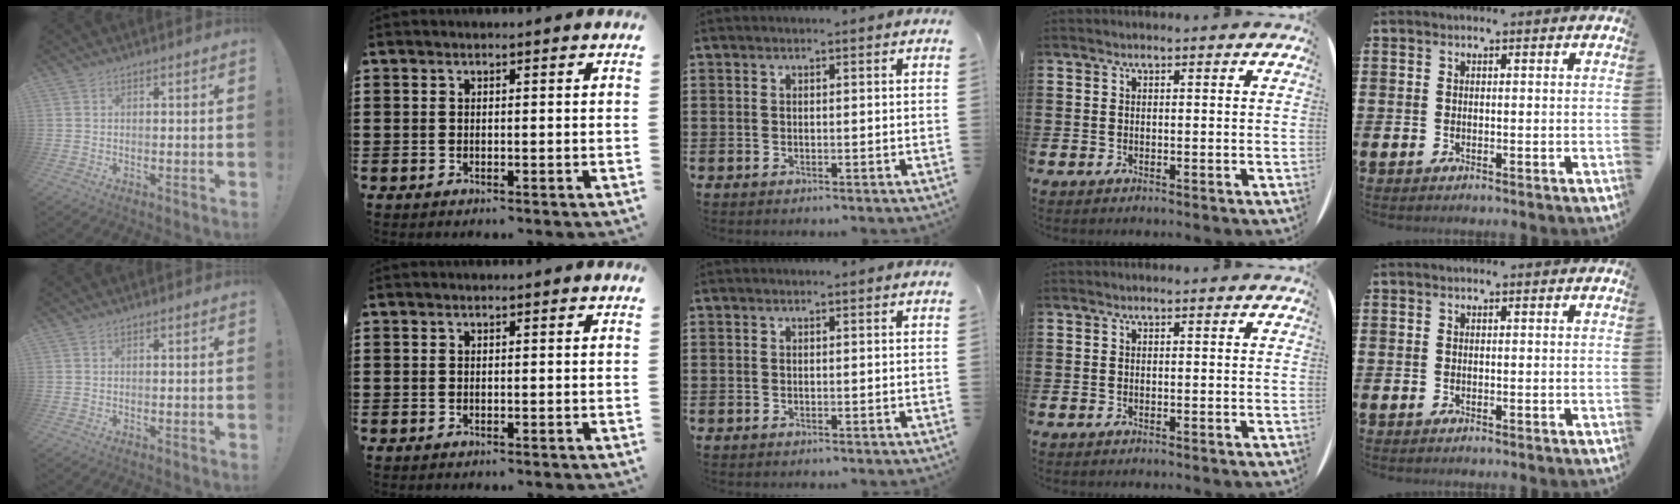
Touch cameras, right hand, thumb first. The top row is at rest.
{}